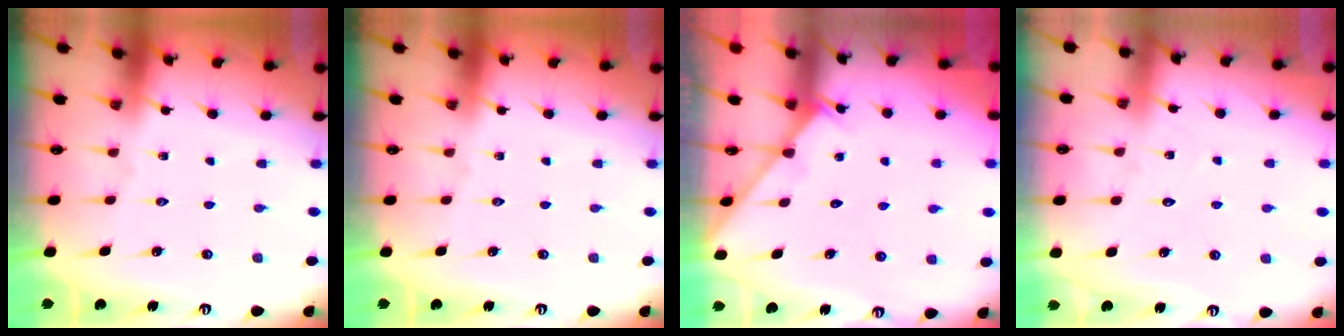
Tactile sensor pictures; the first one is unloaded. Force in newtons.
{"total": 0.0}
{"total": 2.6, "press": 2.6, "slide": 0.3}
{"total": 5.2, "press": 5.2, "slide": 0.5}